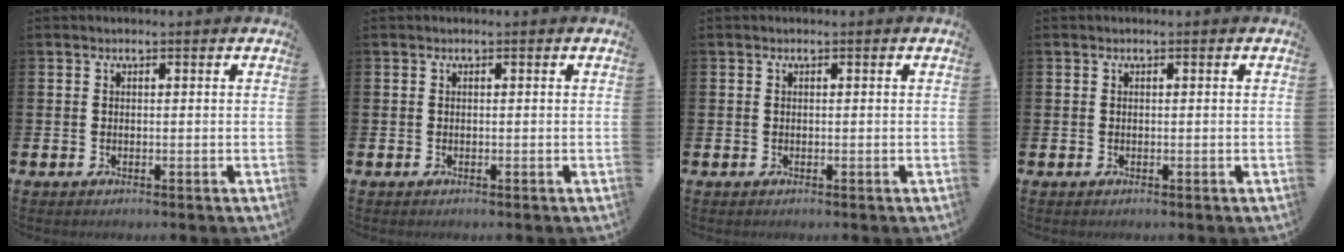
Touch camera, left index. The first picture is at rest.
{"total": 0.0}
{"total": 0.0}
{"total": 0.0}